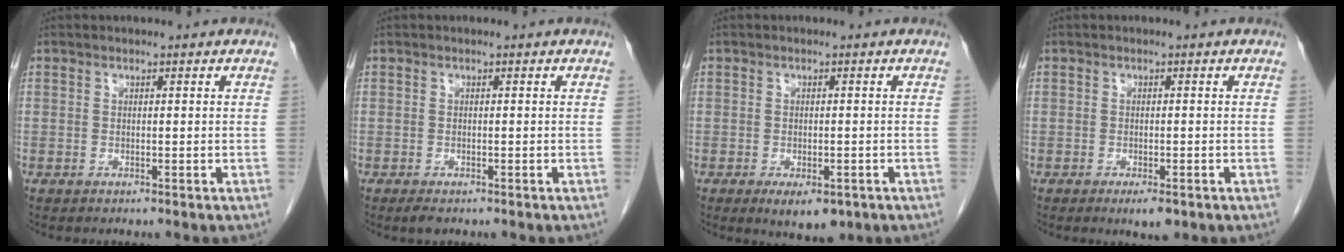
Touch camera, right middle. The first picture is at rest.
{"total": 1.4, "force": [-0.9, 0.6, 0.9], "torque": [-0.017, -0.003, -0.011]}
{"total": 5.3, "force": [-2.9, 2.3, 3.7], "torque": [-0.048, -0.006, -0.035]}
{"total": 2.8, "force": [-1.7, 0.8, 2.1], "torque": [-0.028, -0.002, -0.020]}